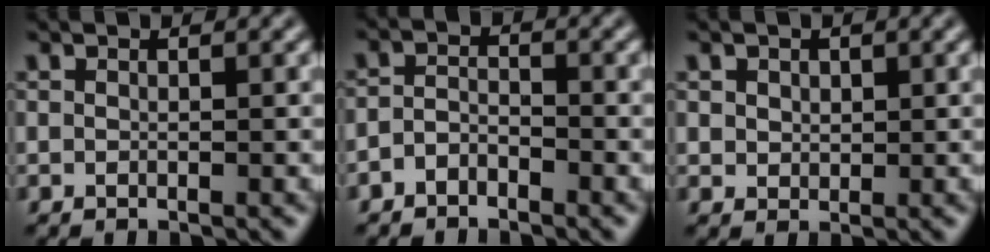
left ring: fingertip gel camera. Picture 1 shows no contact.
{"total": 1.7, "force": [-1.3, 0.9, 0.8], "torque": [-0.016, 0.004, -0.030]}
{"total": 1.7, "force": [0.8, 1.3, 0.6], "torque": [-0.011, 0.000, 0.017]}